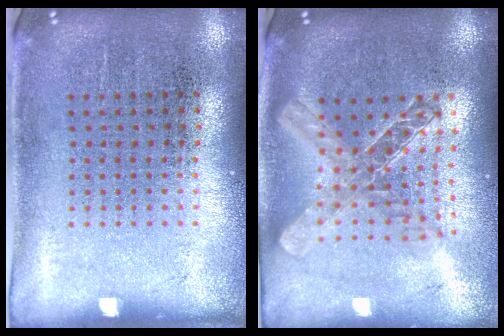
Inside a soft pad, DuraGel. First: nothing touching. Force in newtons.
{"total": 1.9, "press": 1.7, "slide": 1.0}